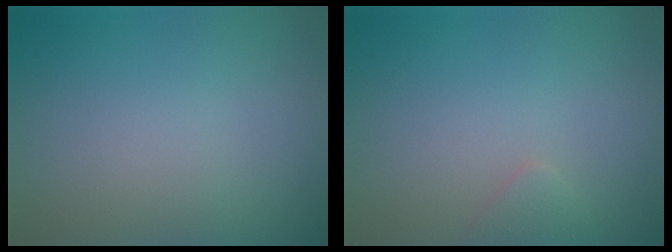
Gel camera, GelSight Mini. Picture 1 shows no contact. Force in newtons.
{"total": 0.9, "press": 0.9, "slide": 0.1}